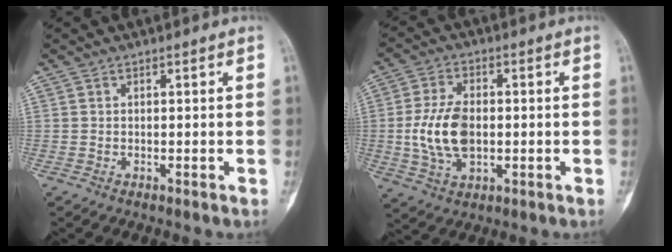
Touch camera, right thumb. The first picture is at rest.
{"total": 10.7, "force": [-0.6, 6.3, 8.6], "torque": [-0.168, 0.005, -0.007]}